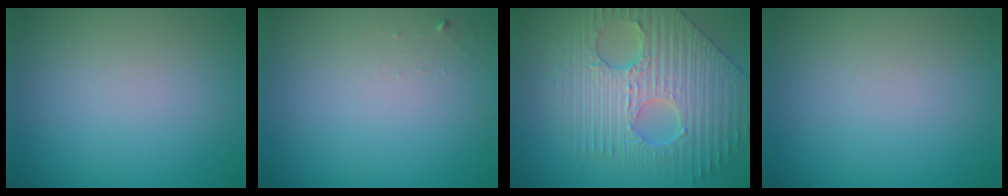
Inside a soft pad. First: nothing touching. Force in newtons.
{"total": 0.6, "press": 0.6, "slide": 0.1}
{"total": 7.3, "press": 6.1, "slide": 4.0}
{"total": 0.0}